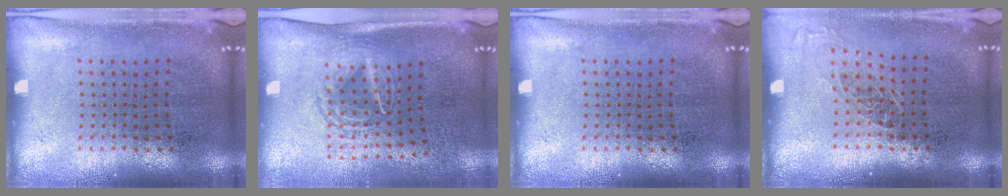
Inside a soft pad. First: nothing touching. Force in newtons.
{"total": 1.6, "press": 1.3, "slide": 0.9}
{"total": 0.0}
{"total": 1.1, "press": 0.9, "slide": 0.5}